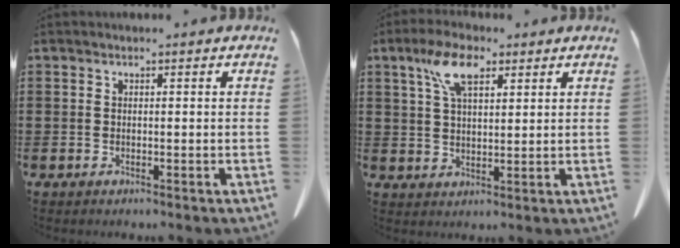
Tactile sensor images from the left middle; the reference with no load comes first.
{"total": 7.5, "force": [4.2, 3.0, 5.4], "torque": [-0.120, 0.011, 0.076]}